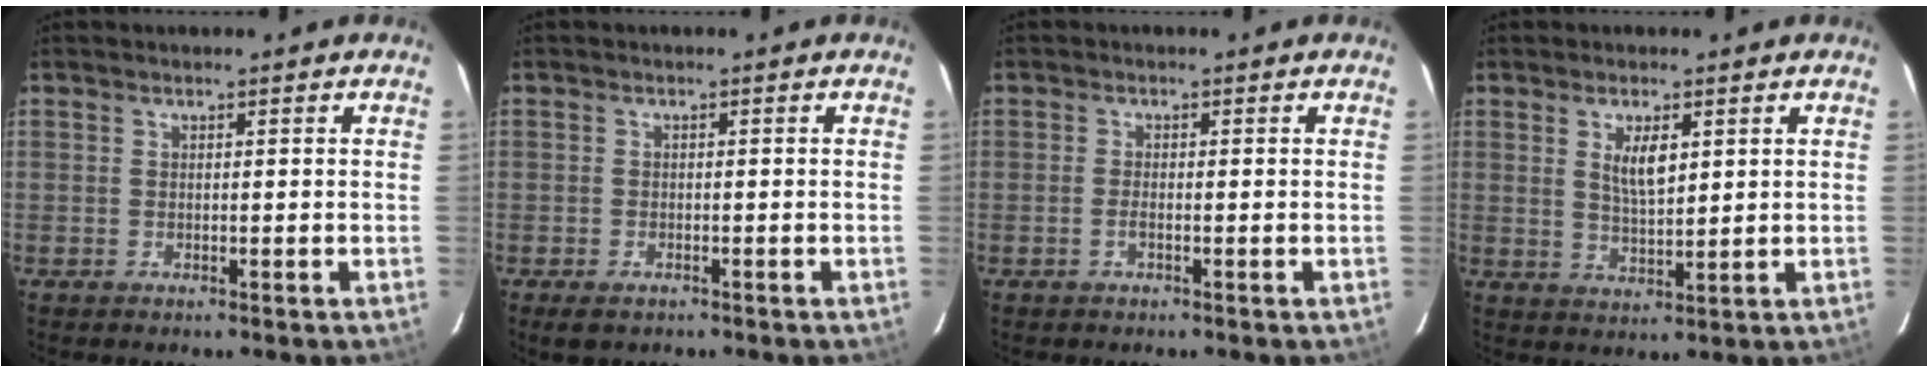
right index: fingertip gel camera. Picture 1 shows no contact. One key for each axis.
{"total": 2.9, "fx": -1.9, "fy": 1.6, "fz": 1.5, "tx": -0.033, "ty": -0.008, "tz": -0.031}
{"total": 1.2, "fx": -0.5, "fy": 0.3, "fz": 1.0, "tx": -0.022, "ty": 0.000, "tz": -0.010}
{"total": 5.2, "fx": 1.9, "fy": 2.0, "fz": 4.4, "tx": -0.078, "ty": -0.003, "tz": 0.038}